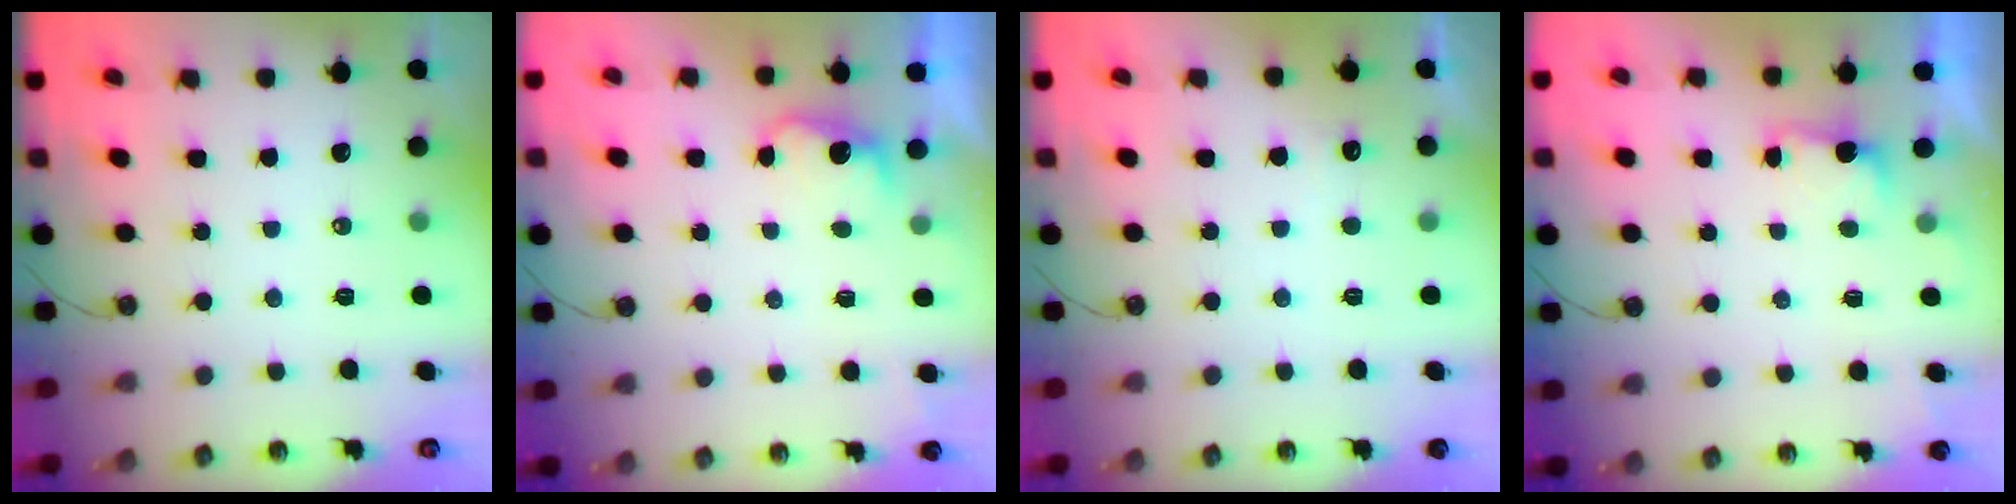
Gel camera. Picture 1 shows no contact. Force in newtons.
{"total": 2.7, "press": 2.6, "slide": 0.8}
{"total": 3.9, "press": 3.8, "slide": 1.1}
{"total": 2.6, "press": 2.4, "slide": 0.9}